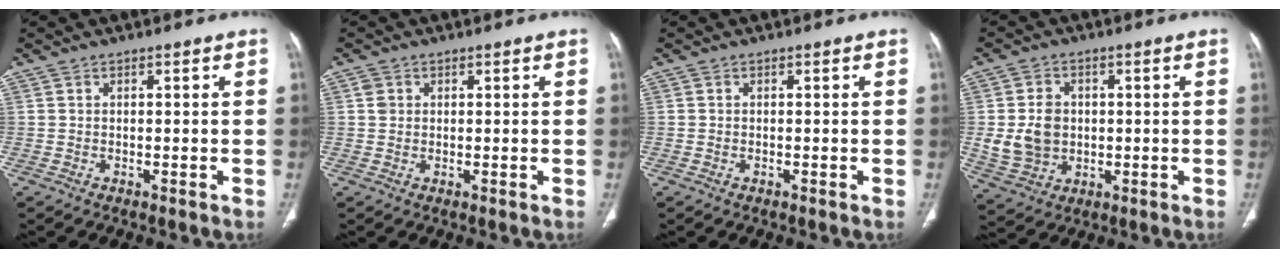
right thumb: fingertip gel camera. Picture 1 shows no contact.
{"total": 1.2, "force": [0.3, 1.0, 0.6], "torque": [-0.011, 0.004, 0.006]}
{"total": 0.0}
{"total": 8.7, "force": [0.2, 7.1, 5.1], "torque": [-0.080, -0.001, 0.017]}